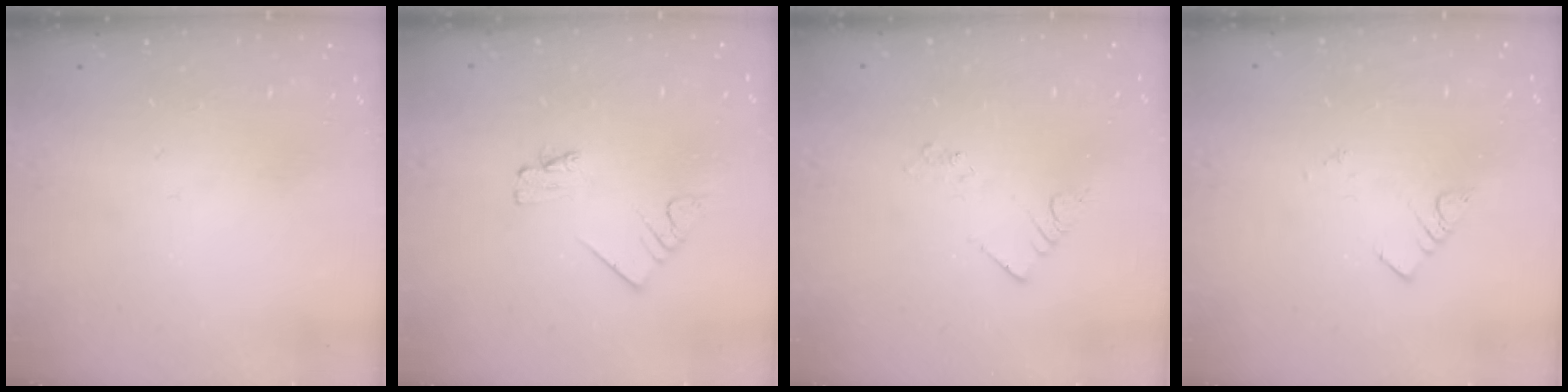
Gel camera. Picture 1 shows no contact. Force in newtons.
{"total": 2.0, "press": 2.0, "slide": 0.3}
{"total": 2.2, "press": 2.2, "slide": 0.1}
{"total": 1.9, "press": 1.9, "slide": 0.1}